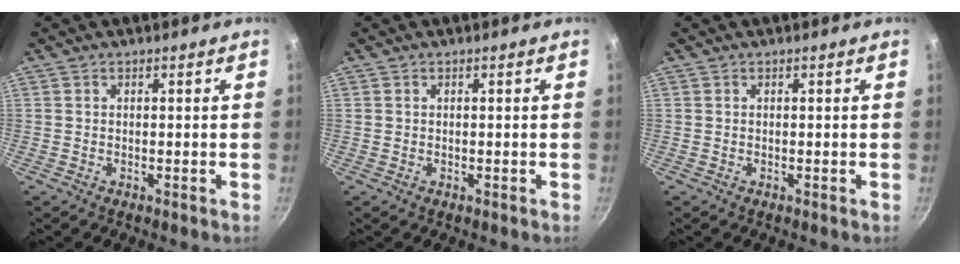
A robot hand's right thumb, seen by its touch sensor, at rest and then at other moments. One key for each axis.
{"total": 0.0}
{"total": 0.0}